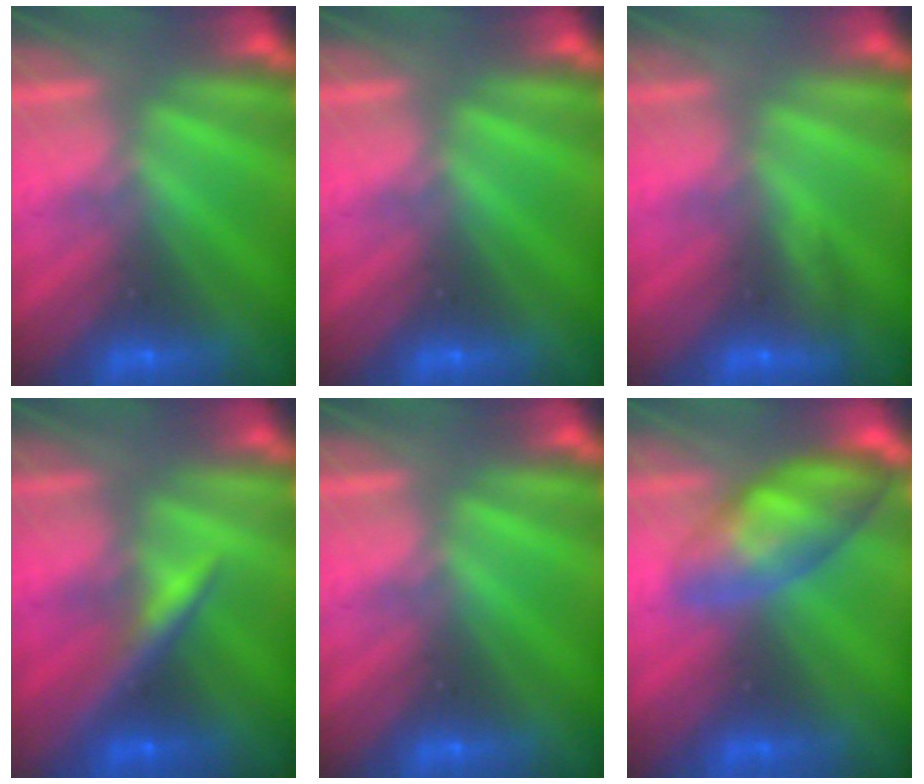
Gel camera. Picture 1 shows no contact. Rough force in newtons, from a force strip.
{"total": 0.0}
{"total": 3.0}
{"total": 3.2}
{"total": 0.0}
{"total": 4.5}